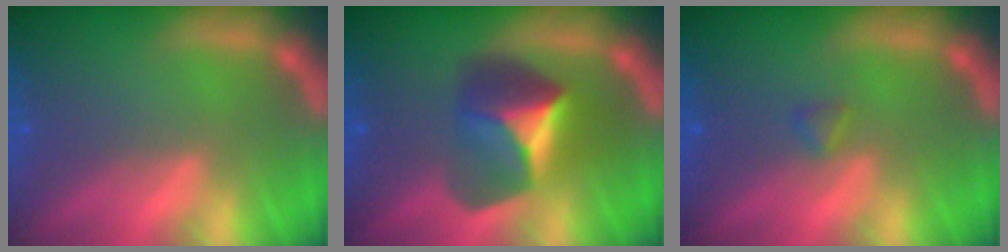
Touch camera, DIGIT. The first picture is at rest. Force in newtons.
{"total": 5.9}
{"total": 0.9}